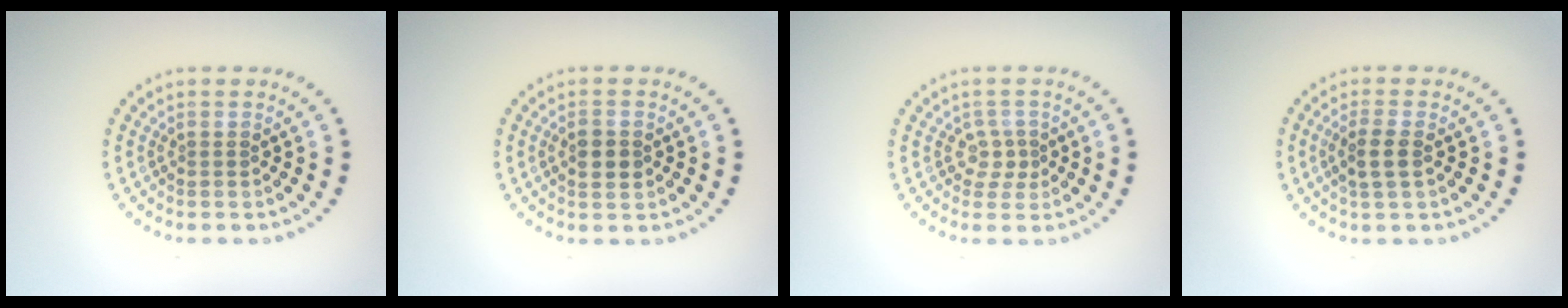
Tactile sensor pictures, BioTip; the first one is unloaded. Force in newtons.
{"total": 1.8, "press": 1.8, "slide": 0.1}
{"total": 1.8, "press": 1.3, "slide": 1.2}
{"total": 2.2, "press": 2.1, "slide": 0.6}